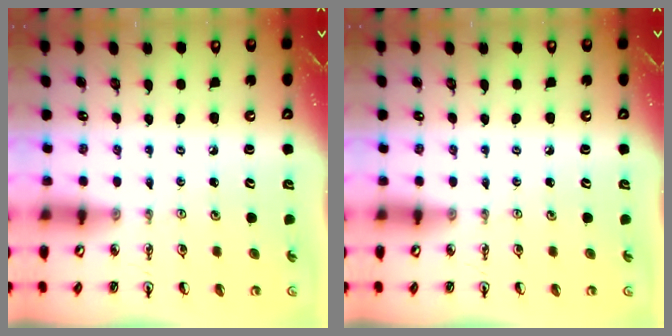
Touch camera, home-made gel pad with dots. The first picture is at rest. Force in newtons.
{"total": 0.0}